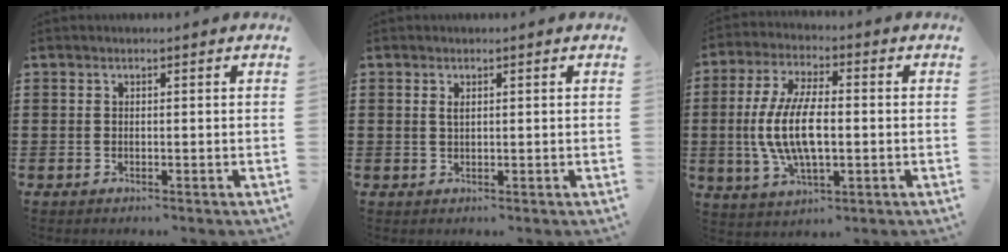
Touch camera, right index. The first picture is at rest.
{"total": 1.1, "force": [0.4, 0.4, 0.9], "torque": [-0.019, 0.004, 0.007]}
{"total": 11.0, "force": [-0.8, 4.5, 10.0], "torque": [-0.222, -0.009, -0.020]}